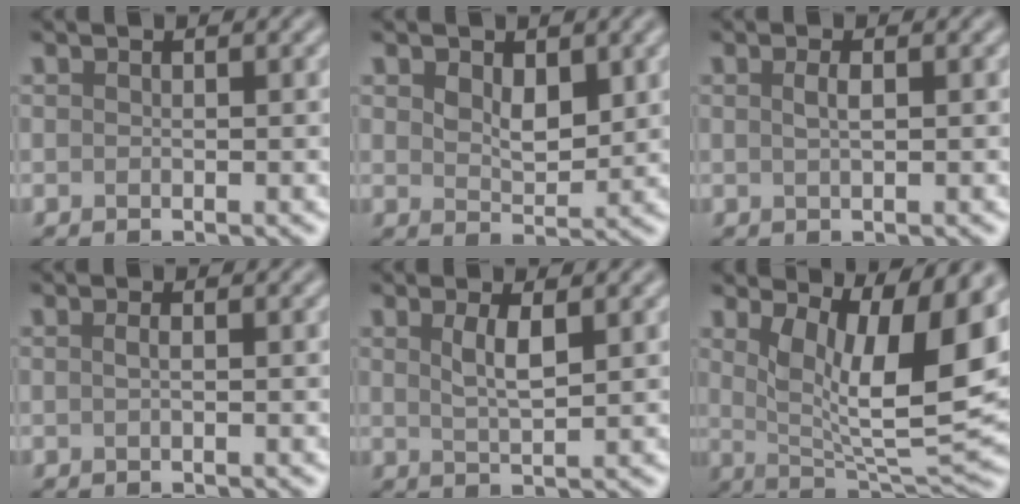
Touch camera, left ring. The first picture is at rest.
{"total": 3.0, "force": [1.2, 1.7, 2.1], "torque": [-0.039, -0.006, 0.026]}
{"total": 1.1, "force": [0.3, 0.3, 1.0], "torque": [-0.020, 0.002, 0.005]}
{"total": 0.6, "force": [0.0, 0.2, 0.6], "torque": [-0.014, 0.003, 0.001]}
{"total": 2.3, "force": [0.9, 0.6, 2.1], "torque": [-0.040, -0.003, 0.018]}
{"total": 10.8, "force": [3.4, 3.2, 9.7], "torque": [-0.148, -0.013, 0.061]}